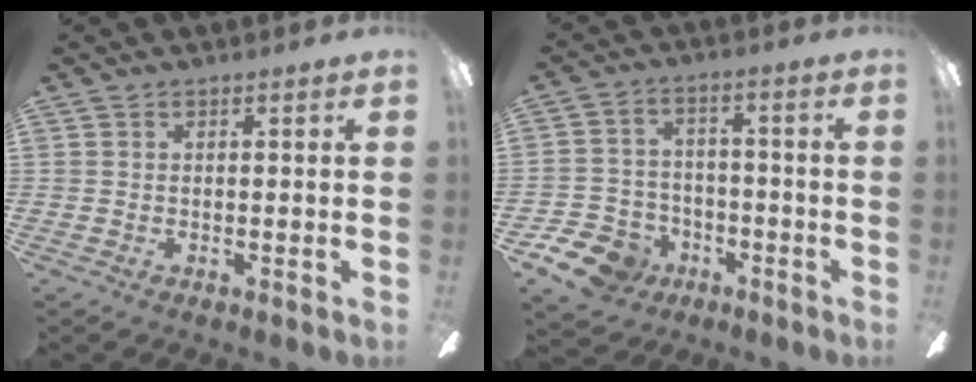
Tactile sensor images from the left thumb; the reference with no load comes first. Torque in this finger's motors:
{"motor_torque": [-0.89, 1.02, 0.04, 0.02, 0.01]}